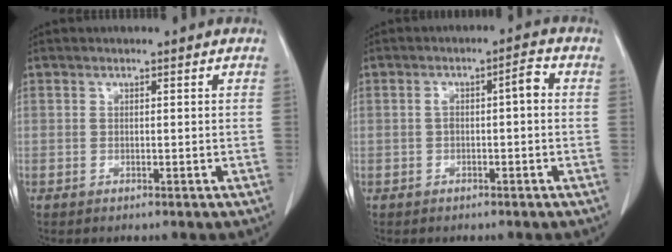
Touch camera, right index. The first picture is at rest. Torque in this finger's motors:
{"motor_torque": [0.43, 0.01, 0.11, 0.04]}